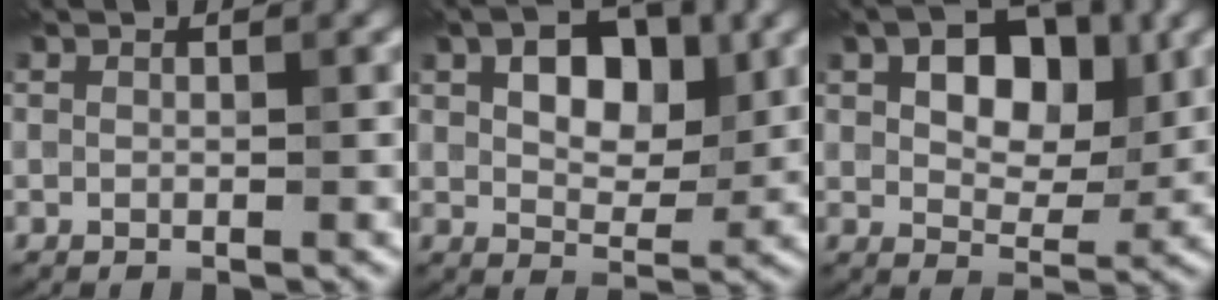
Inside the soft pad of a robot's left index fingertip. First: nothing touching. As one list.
[{"total": 6.1, "force": [1.8, 3.6, 4.6], "torque": [-0.070, 0.004, 0.023]}, {"total": 7.4, "force": [2.1, 4.5, 5.5], "torque": [-0.083, 0.006, 0.025]}]